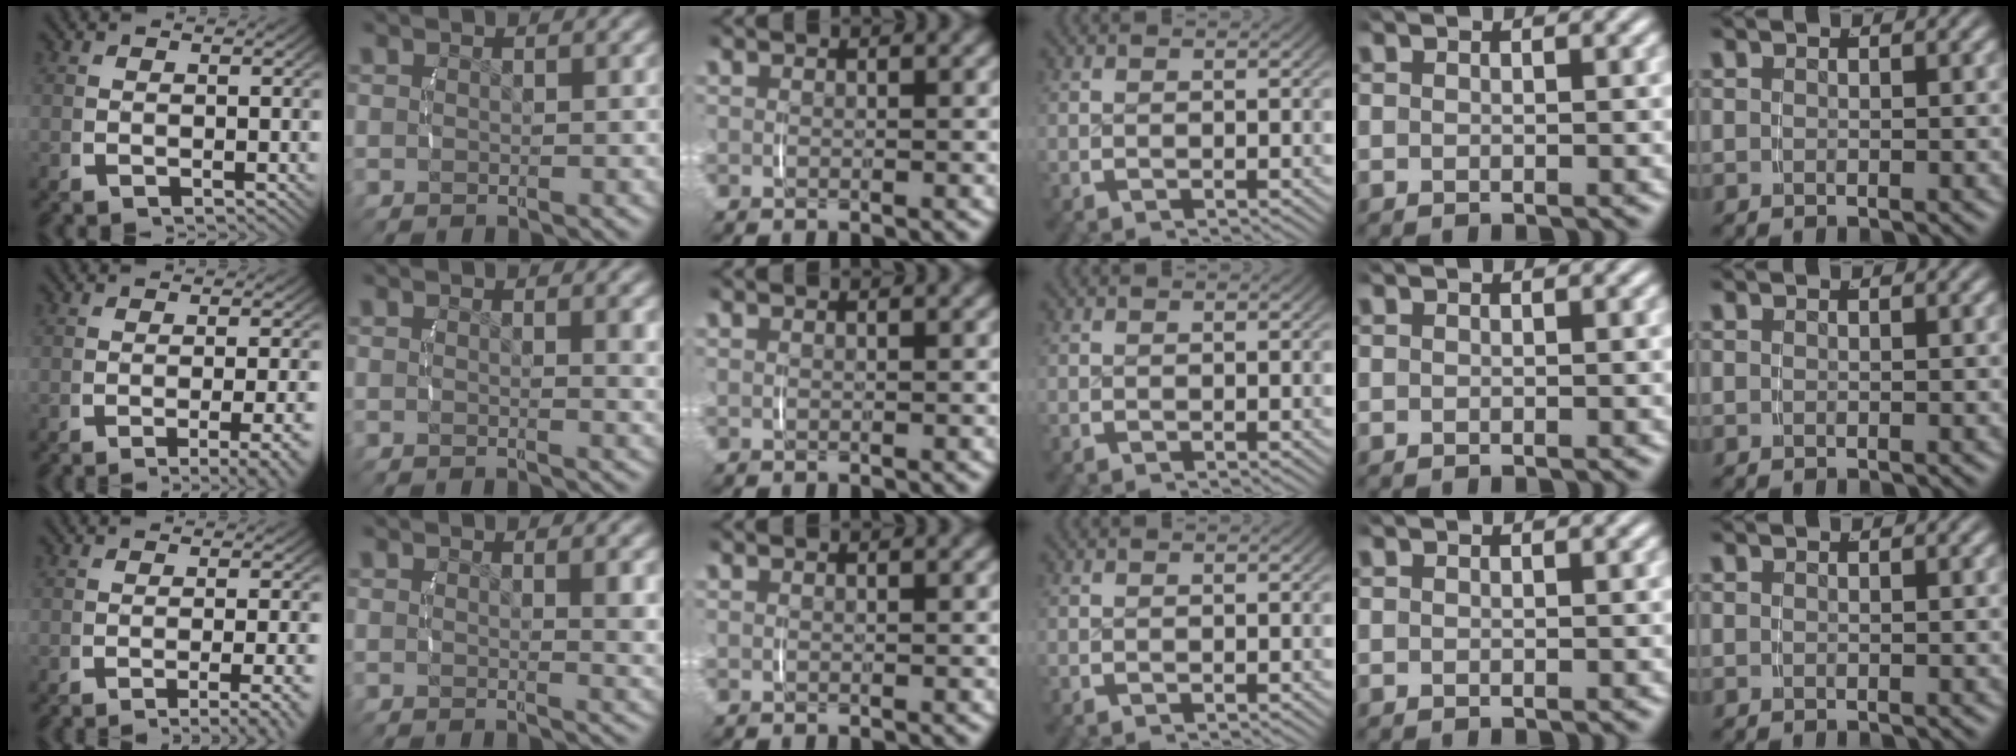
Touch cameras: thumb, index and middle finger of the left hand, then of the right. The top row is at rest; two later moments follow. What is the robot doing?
{"motion": "lift_and_place", "object": "glasses case"}